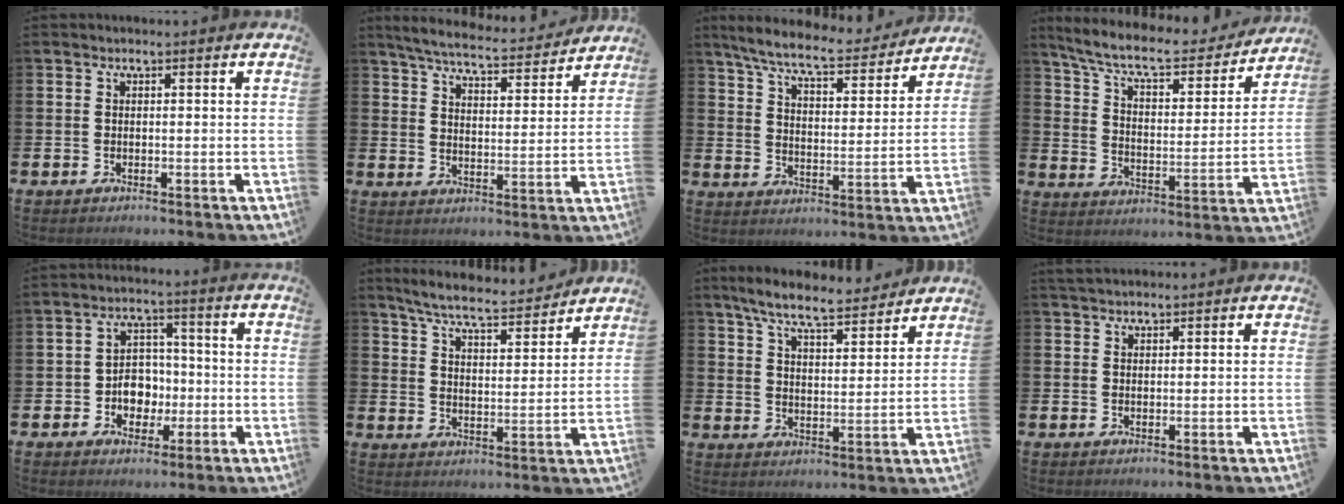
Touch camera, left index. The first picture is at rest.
{"total": 6.2, "force": [5.9, 0.7, 1.7], "torque": [-0.050, -0.041, 0.099]}
{"total": 8.2, "force": [7.5, 0.9, 3.4], "torque": [-0.102, -0.043, 0.128]}
{"total": 9.1, "force": [8.0, 2.1, 3.8], "torque": [-0.106, -0.050, 0.134]}
{"total": 6.4, "force": [-1.2, 4.9, 3.8], "torque": [-0.057, 0.009, -0.027]}
{"total": 7.2, "force": [6.8, 0.7, 2.5], "torque": [-0.076, -0.042, 0.118]}
{"total": 7.8, "force": [7.1, 1.1, 3.0], "torque": [-0.080, -0.037, 0.125]}
{"total": 2.1, "force": [2.0, 0.6, 0.3], "torque": [-0.002, -0.003, 0.036]}